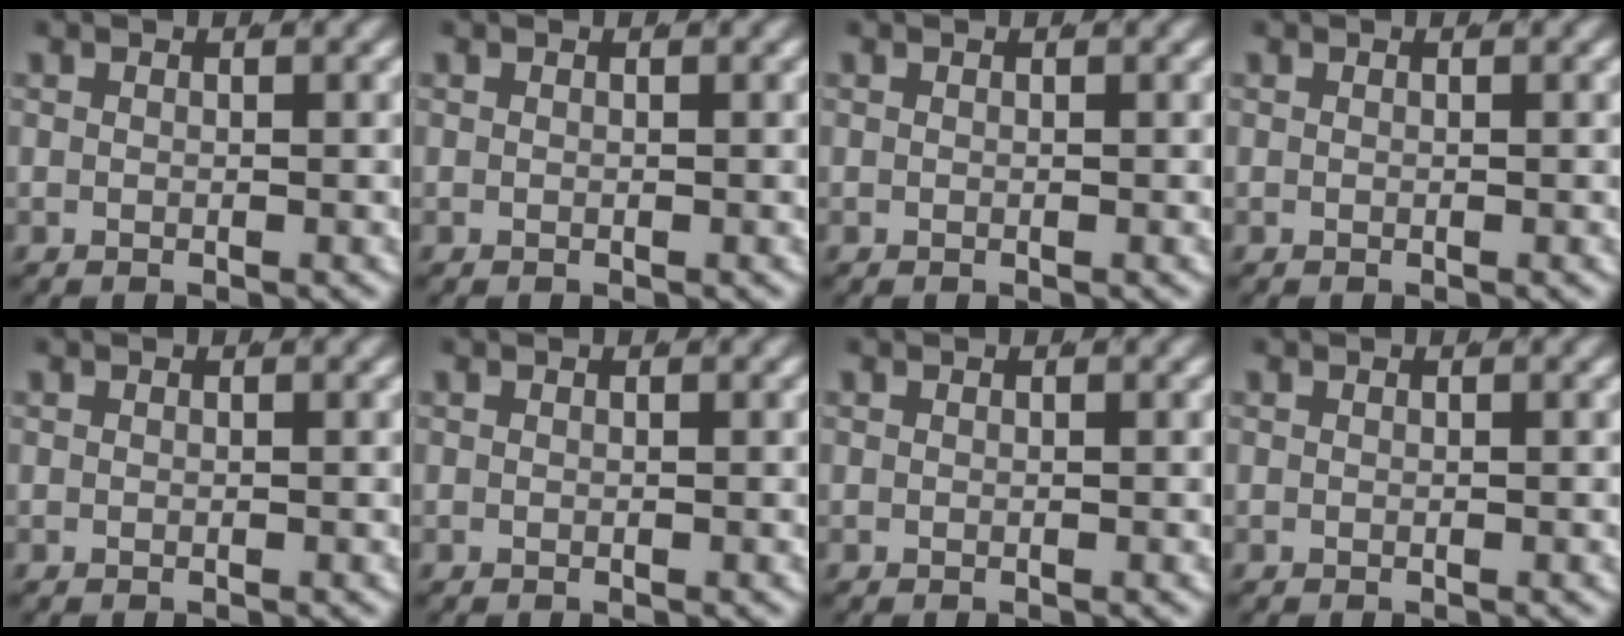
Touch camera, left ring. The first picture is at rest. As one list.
[{"total": 0.0}, {"total": 0.0}, {"total": 0.0}, {"total": 0.0}, {"total": 0.0}, {"total": 0.0}, {"total": 0.0}]